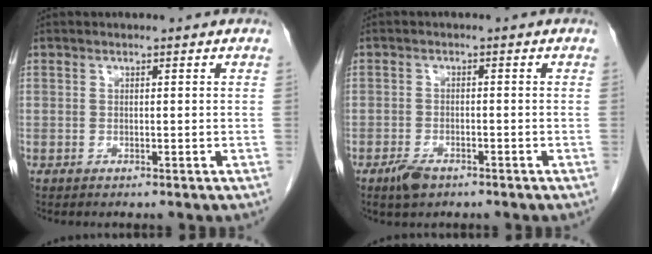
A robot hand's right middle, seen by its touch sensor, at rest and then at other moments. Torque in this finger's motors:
{"motor_torque": [0.60, -0.41, 0.00, 0.03]}